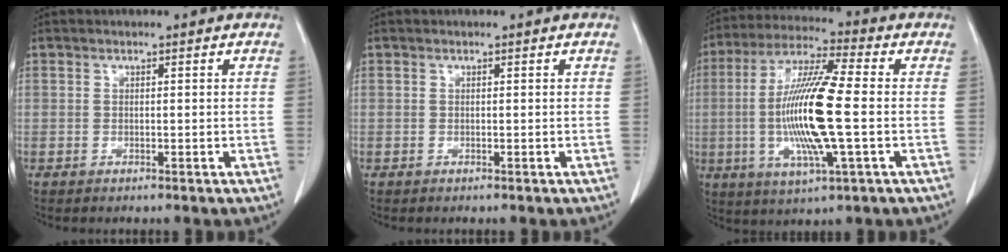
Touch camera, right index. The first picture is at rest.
{"total": 0.0}
{"total": 15.7, "force": [-1.5, 1.2, 15.6], "torque": [-0.312, -0.006, -0.032]}